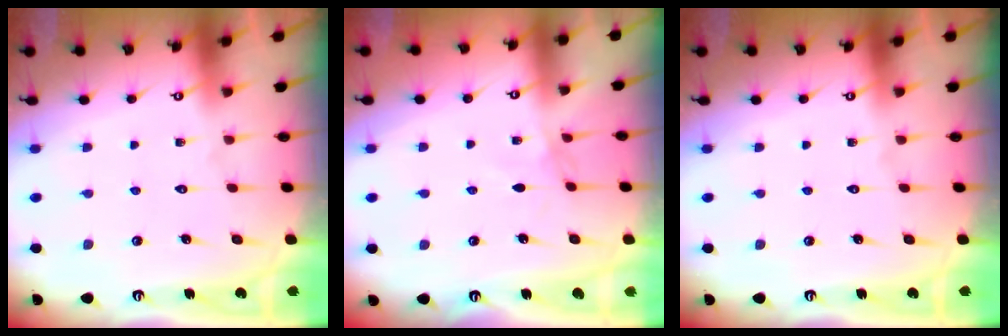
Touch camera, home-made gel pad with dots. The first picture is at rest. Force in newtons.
{"total": 1.7, "press": 1.6, "slide": 0.4}
{"total": 0.0}